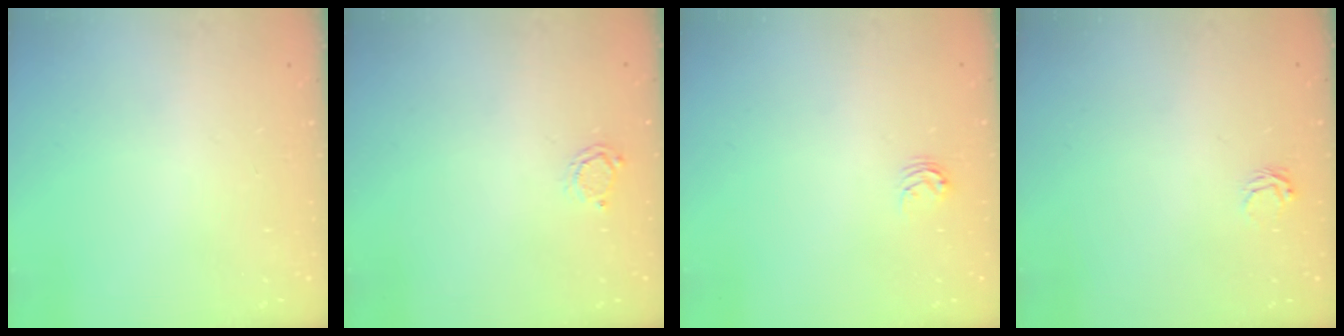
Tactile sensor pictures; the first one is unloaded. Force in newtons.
{"total": 2.2, "press": 2.1, "slide": 0.3}
{"total": 3.6, "press": 3.5, "slide": 0.5}
{"total": 4.3, "press": 4.3, "slide": 0.3}